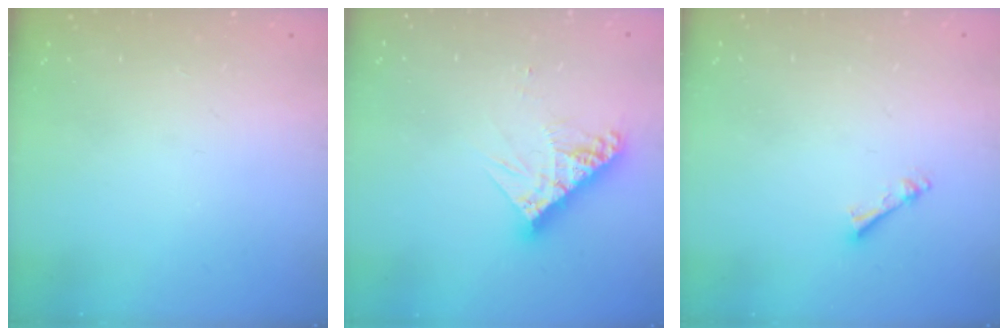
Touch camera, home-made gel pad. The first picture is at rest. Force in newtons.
{"total": 10.7, "press": 10.6, "slide": 1.0}
{"total": 2.5, "press": 2.5, "slide": 0.4}